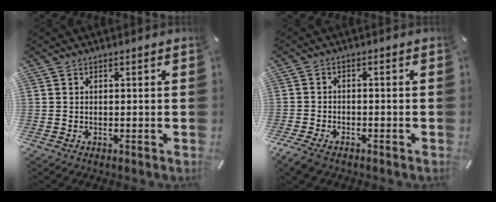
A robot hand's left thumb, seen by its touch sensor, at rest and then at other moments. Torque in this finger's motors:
{"motor_torque": [0.03, 0.96, 0.69, 0.63, 0.09]}